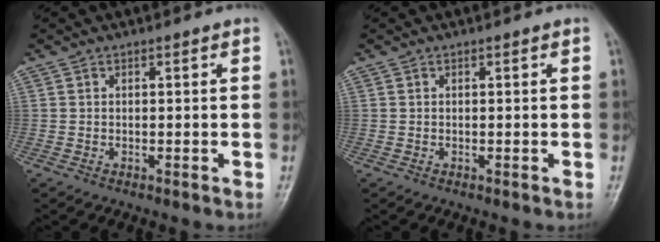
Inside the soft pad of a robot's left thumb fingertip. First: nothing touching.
{"total": 0.0}